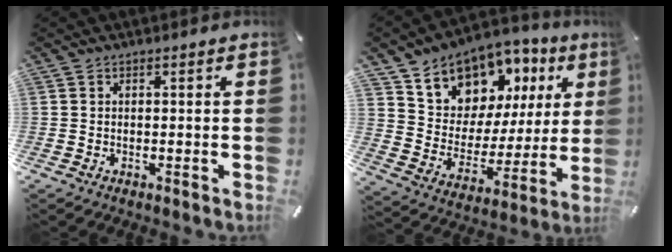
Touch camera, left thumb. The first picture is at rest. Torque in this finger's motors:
{"motor_torque": [2.49, 2.52, 1.49, -1.27, 0.18]}